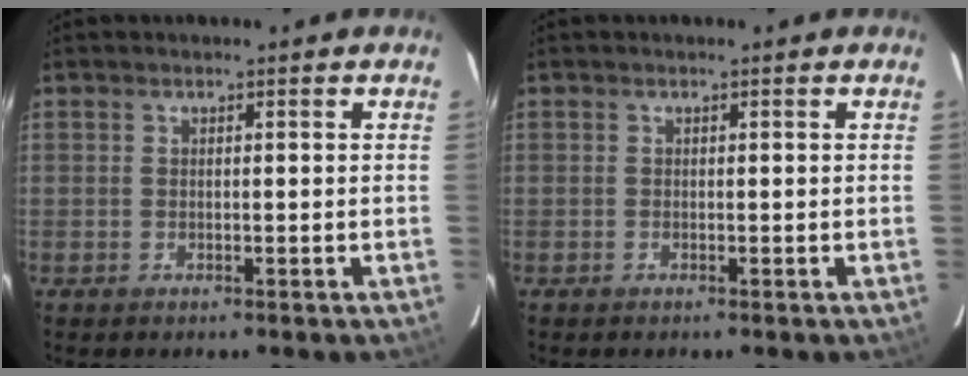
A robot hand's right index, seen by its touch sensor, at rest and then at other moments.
{"total": 0.0}